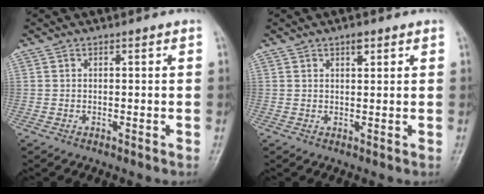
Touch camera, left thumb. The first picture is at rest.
{"total": 2.0, "force": [1.2, 0.9, 1.3], "torque": [-0.014, -0.005, 0.018]}